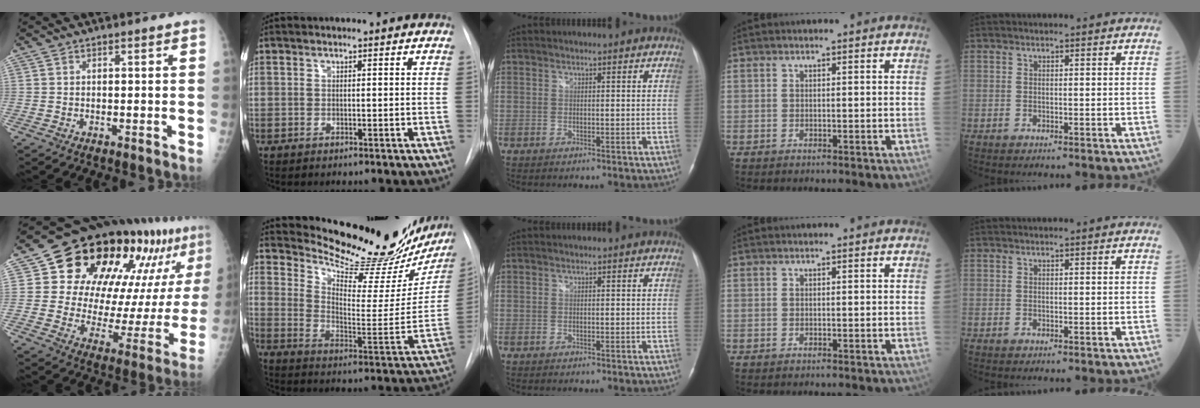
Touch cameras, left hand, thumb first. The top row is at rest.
{"thumb": {"total": 28.5, "force": [16.2, 13.1, 19.4], "torque": [-0.252, -0.034, 0.241]}, "index": {"total": 25.6, "force": [22.6, 4.0, 11.4], "torque": [-0.178, -0.098, 0.301]}}